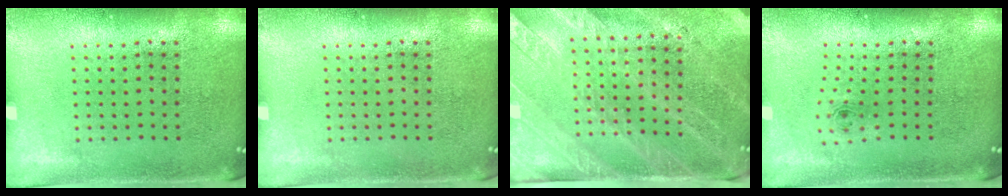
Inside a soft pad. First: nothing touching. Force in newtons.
{"total": 0.0}
{"total": 3.4, "press": 3.0, "slide": 1.6}
{"total": 0.7, "press": 0.3, "slide": 0.7}